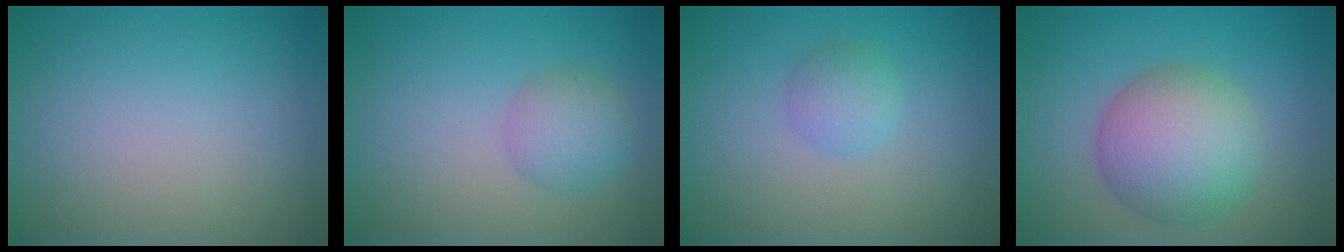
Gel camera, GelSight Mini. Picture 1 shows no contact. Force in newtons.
{"total": 2.8, "press": 2.8, "slide": 0.1}
{"total": 1.9, "press": 1.9, "slide": 0.1}
{"total": 7.4, "press": 7.4, "slide": 0.1}